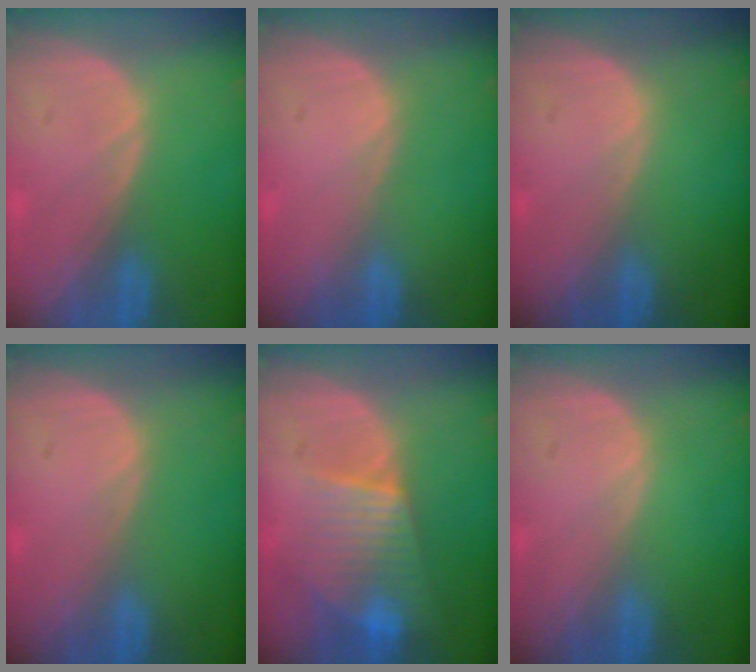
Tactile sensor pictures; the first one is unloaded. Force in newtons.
{"total": 0.0}
{"total": 0.0}
{"total": 0.0}
{"total": 7.5, "press": 7.0, "slide": 2.8}
{"total": 0.0}